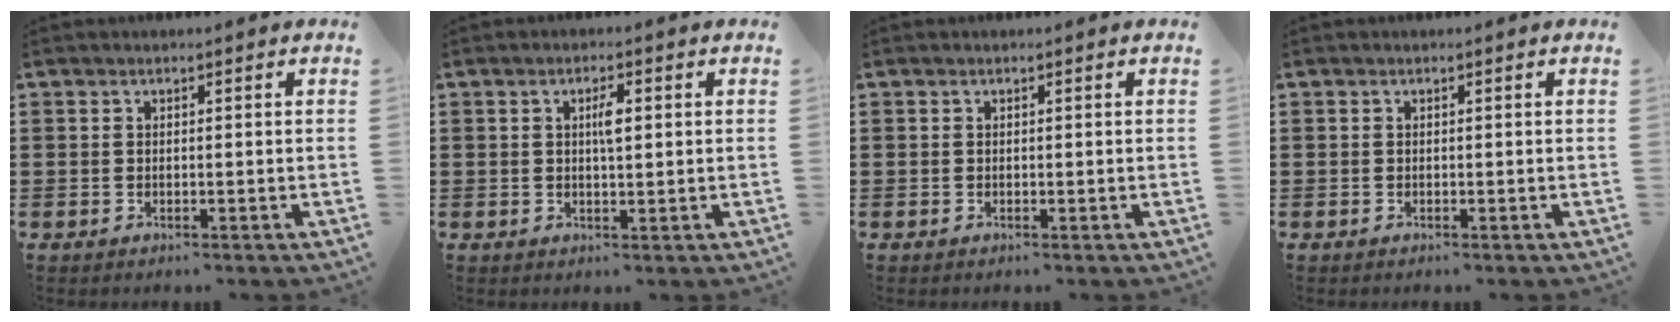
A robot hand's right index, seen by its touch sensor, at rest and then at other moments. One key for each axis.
{"total": 2.8, "fx": 0.5, "fy": 0.8, "fz": 2.6, "tx": -0.045, "ty": 0.001, "tz": 0.003}
{"total": 0.0}
{"total": 0.0}